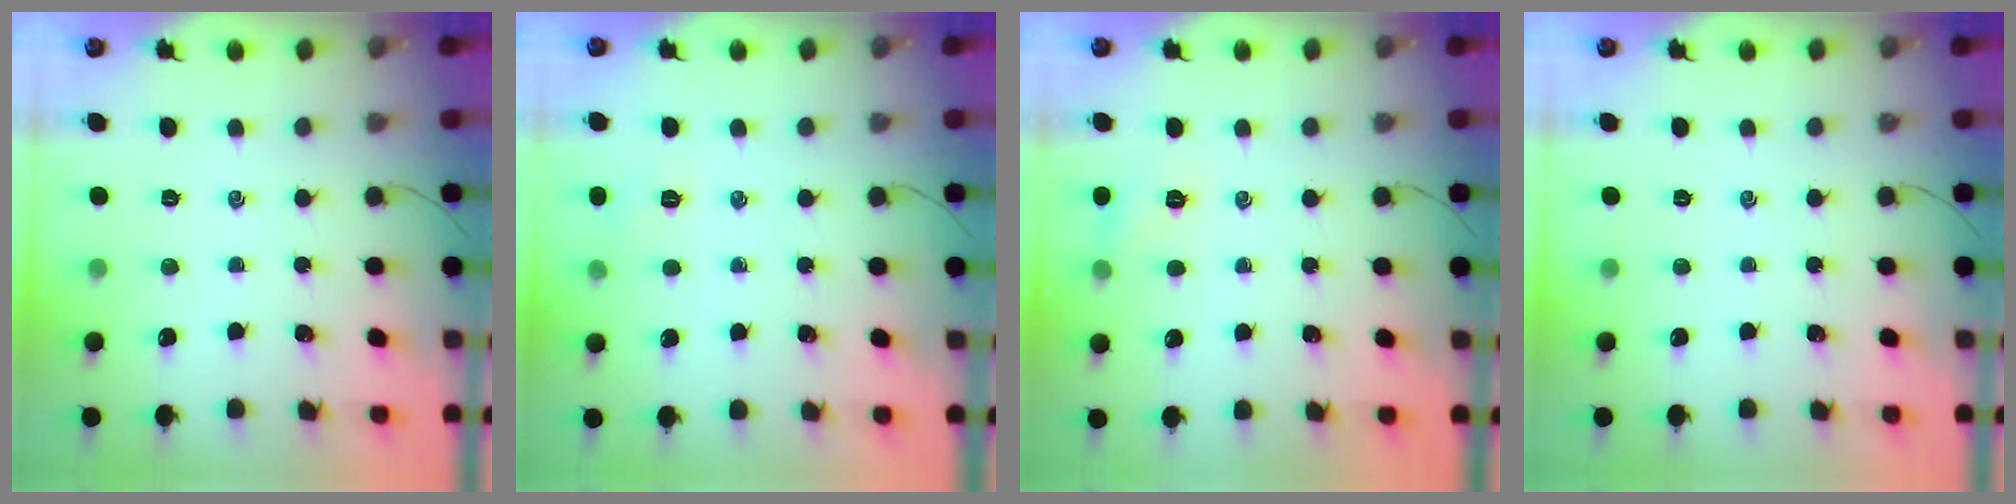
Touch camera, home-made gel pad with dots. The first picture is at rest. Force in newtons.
{"total": 3.8, "press": 3.7, "slide": 0.8}
{"total": 6.4, "press": 6.3, "slide": 1.5}
{"total": 0.0}